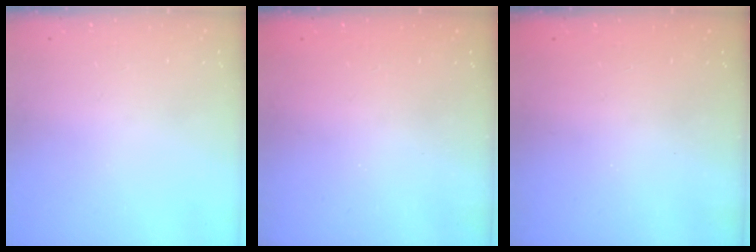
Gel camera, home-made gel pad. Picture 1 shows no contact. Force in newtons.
{"total": 2.3, "press": 2.2, "slide": 0.8}
{"total": 2.3, "press": 2.2, "slide": 0.8}